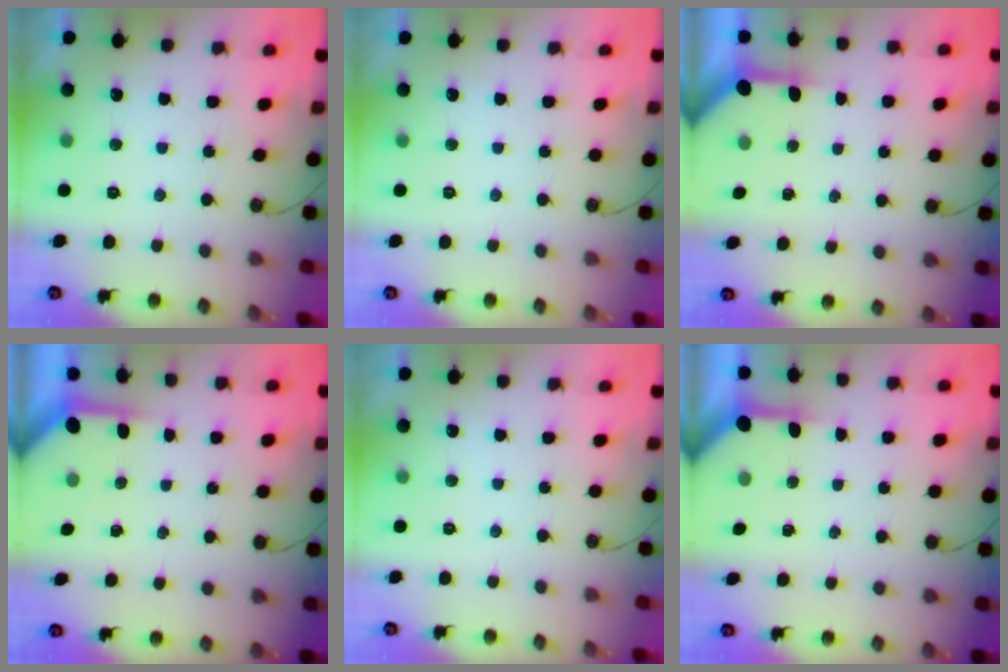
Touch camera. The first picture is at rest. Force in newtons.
{"total": 0.0}
{"total": 3.6, "press": 3.6, "slide": 0.4}
{"total": 3.7, "press": 3.7, "slide": 0.4}
{"total": 0.0}
{"total": 3.5, "press": 3.5, "slide": 0.5}